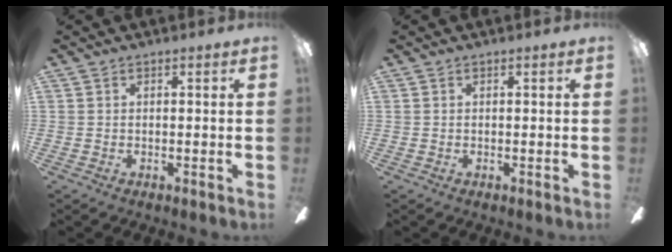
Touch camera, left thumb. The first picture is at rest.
{"total": 0.0}